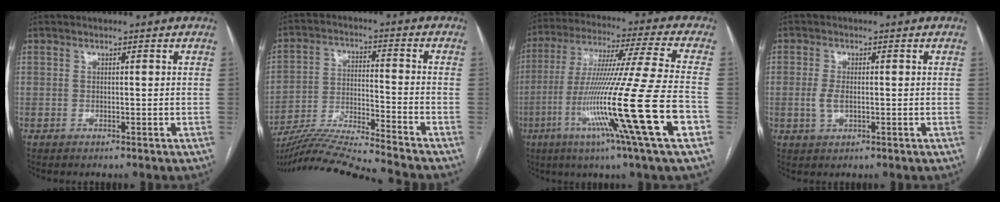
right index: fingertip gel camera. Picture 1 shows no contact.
{"total": 17.3, "force": [-16.0, -2.2, 6.0], "torque": [-0.107, -0.017, -0.271]}
{"total": 24.3, "force": [-7.8, -1.8, 22.9], "torque": [-0.406, -0.040, -0.153]}
{"total": 3.0, "force": [-0.4, 1.4, 2.6], "torque": [-0.061, -0.001, -0.007]}